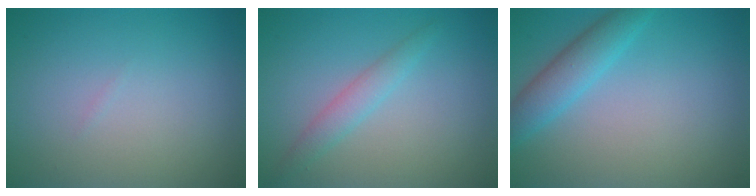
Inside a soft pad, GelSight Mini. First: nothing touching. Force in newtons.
{"total": 2.0, "press": 2.0, "slide": 0.0}
{"total": 3.3, "press": 3.3, "slide": 0.1}